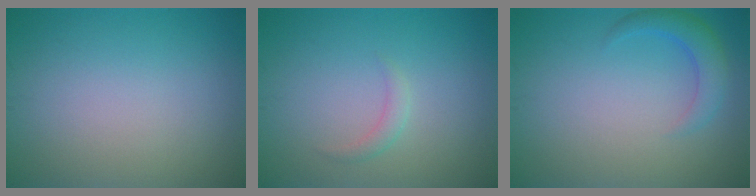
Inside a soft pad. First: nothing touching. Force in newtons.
{"total": 1.1, "press": 1.1, "slide": 0.1}
{"total": 2.7, "press": 2.6, "slide": 0.3}